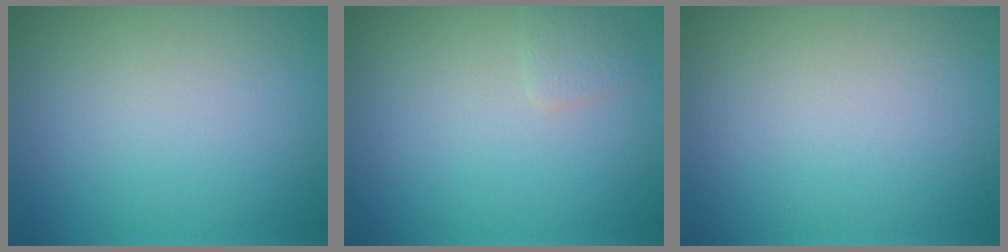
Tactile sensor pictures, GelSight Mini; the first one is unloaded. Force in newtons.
{"total": 1.0, "press": 1.0, "slide": 0.0}
{"total": 0.0}